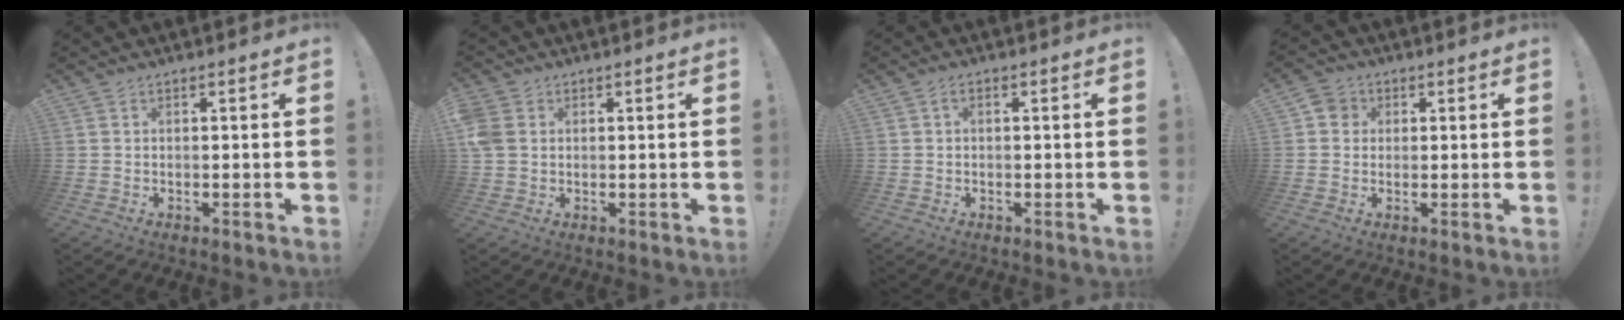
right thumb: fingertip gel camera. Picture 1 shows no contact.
{"total": 5.7, "force": [1.2, 4.6, 3.2], "torque": [-0.068, 0.003, 0.027]}
{"total": 1.2, "force": [-0.3, 0.7, 1.0], "torque": [-0.024, 0.006, -0.005]}
{"total": 4.4, "force": [1.2, 3.9, 1.6], "torque": [-0.023, 0.007, 0.023]}